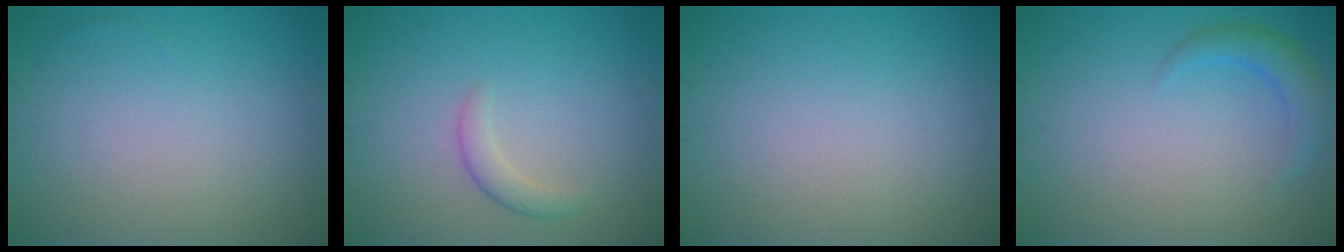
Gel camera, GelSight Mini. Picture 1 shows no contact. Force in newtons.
{"total": 1.7, "press": 1.7, "slide": 0.1}
{"total": 0.0}
{"total": 2.4, "press": 2.4, "slide": 0.2}